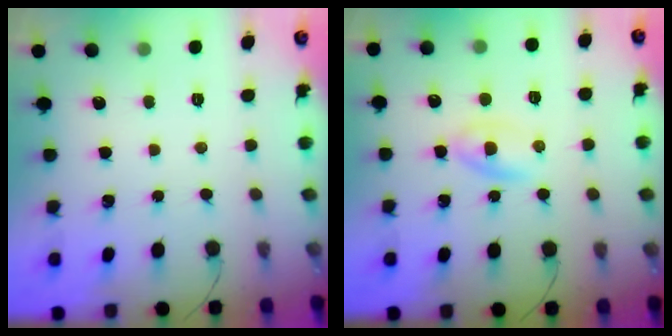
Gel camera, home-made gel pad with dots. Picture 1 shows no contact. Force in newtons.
{"total": 2.3, "press": 2.1, "slide": 1.0}